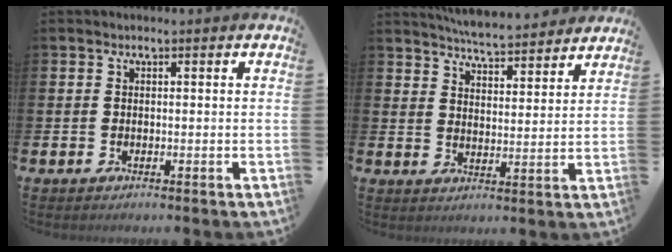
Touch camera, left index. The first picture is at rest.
{"total": 5.8, "force": [5.8, 0.3, 0.5], "torque": [-0.028, -0.040, 0.102]}